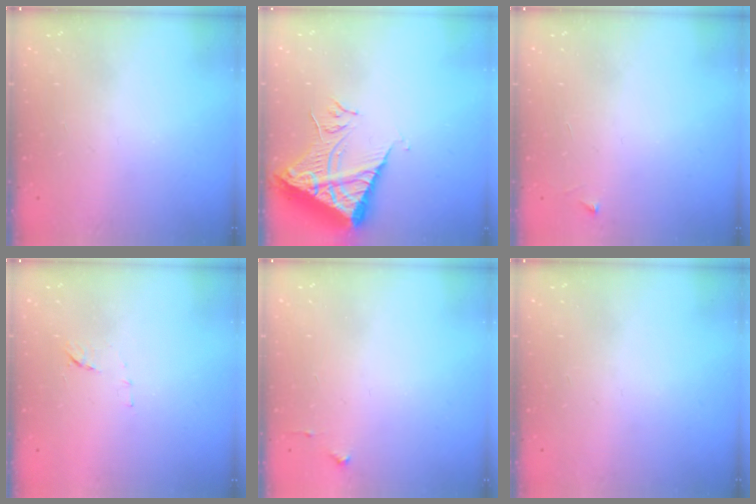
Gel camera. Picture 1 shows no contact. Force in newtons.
{"total": 11.6, "press": 11.5, "slide": 1.1}
{"total": 2.5, "press": 2.5, "slide": 0.3}
{"total": 7.7, "press": 7.7, "slide": 0.5}
{"total": 2.7, "press": 2.6, "slide": 0.4}
{"total": 0.0}